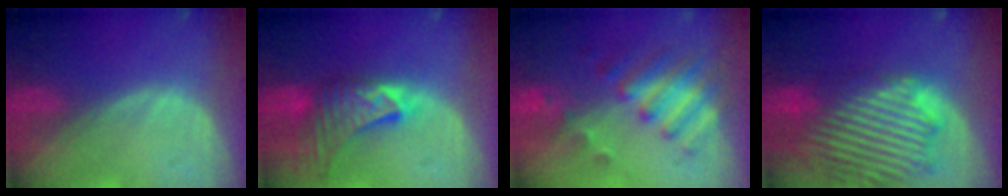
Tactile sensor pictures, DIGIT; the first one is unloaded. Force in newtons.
{"total": 9.1, "press": 8.2, "slide": 3.9}
{"total": 8.3, "press": 7.2, "slide": 4.0}
{"total": 14.3, "press": 12.3, "slide": 7.4}